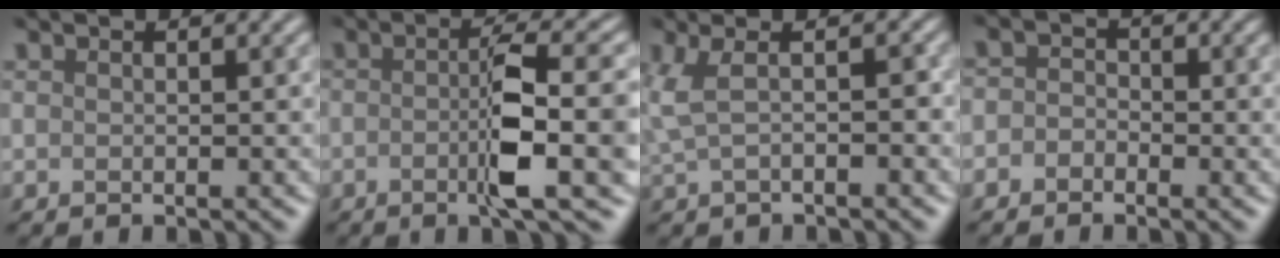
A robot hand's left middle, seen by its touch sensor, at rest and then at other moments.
{"total": 6.3, "force": [-1.8, 0.6, 6.0], "torque": [-0.113, 0.002, -0.017]}
{"total": 1.7, "force": [-0.4, 0.1, 1.6], "torque": [-0.056, 0.002, 0.011]}
{"total": 1.5, "force": [-1.4, 0.4, -0.5], "torque": [0.004, 0.000, -0.017]}